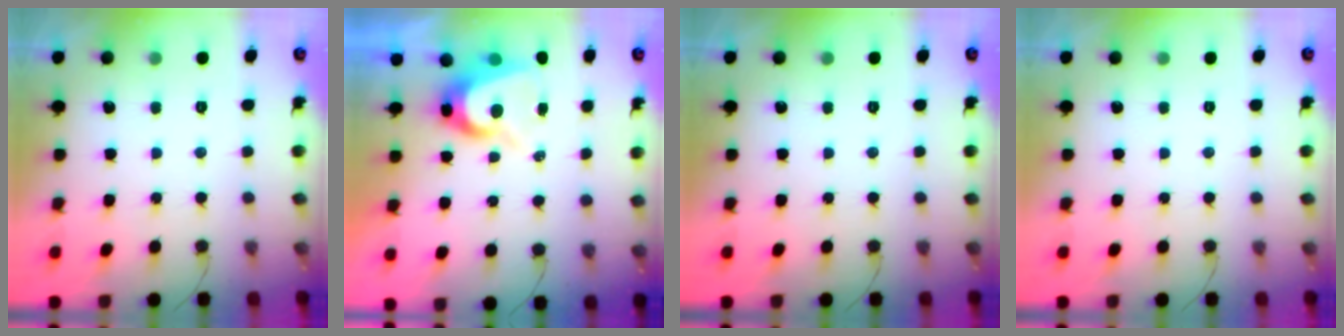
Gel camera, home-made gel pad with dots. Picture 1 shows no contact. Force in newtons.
{"total": 7.7, "press": 7.7, "slide": 0.4}
{"total": 0.0}
{"total": 0.0}